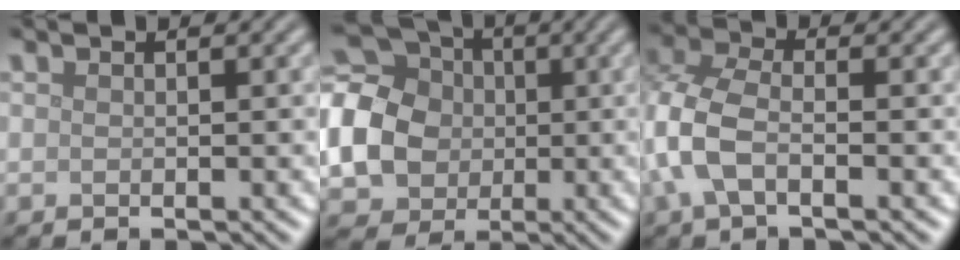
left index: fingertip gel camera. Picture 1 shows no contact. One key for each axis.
{"total": 12.5, "fx": -0.4, "fy": 10.7, "fz": 6.4, "tx": -0.162, "ty": -0.003, "tz": -0.037}
{"total": 5.4, "fx": -1.1, "fy": 3.0, "fz": 4.4, "tx": -0.117, "ty": 0.007, "tz": -0.031}